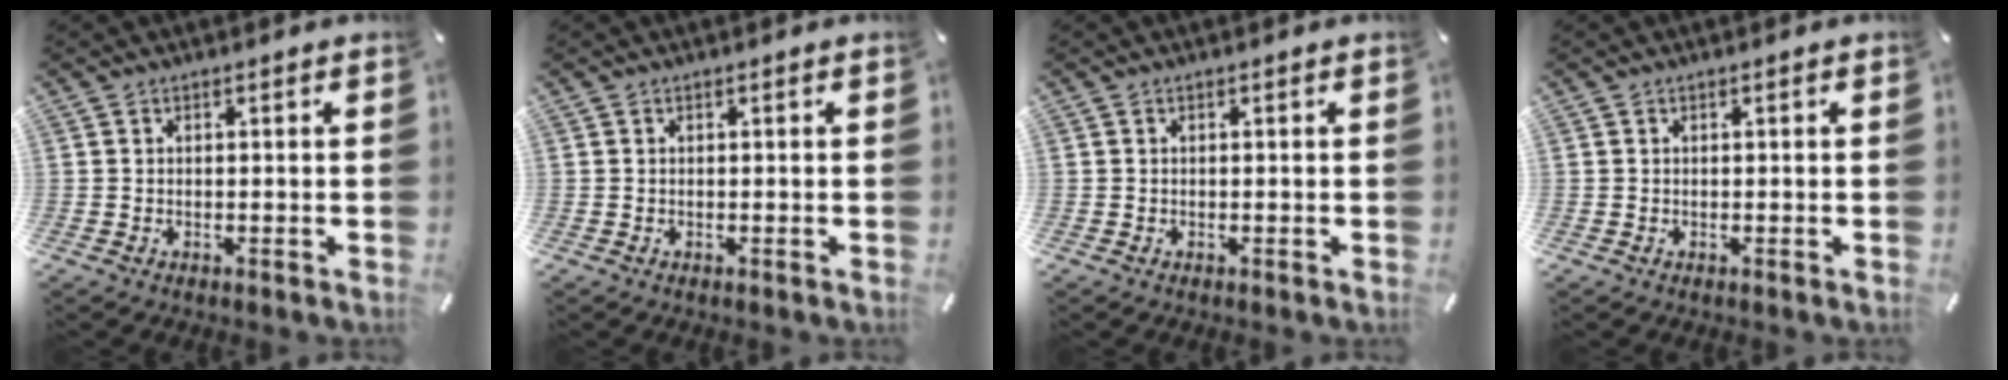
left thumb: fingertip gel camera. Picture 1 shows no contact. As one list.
[{"total": 0.0}, {"total": 0.0}, {"total": 0.0}]